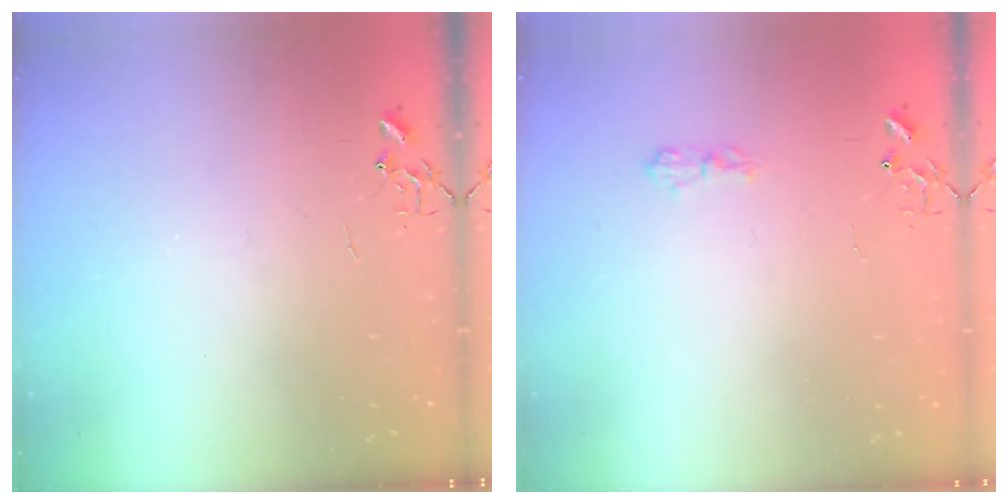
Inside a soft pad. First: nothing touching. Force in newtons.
{"total": 5.4, "press": 5.4, "slide": 0.7}